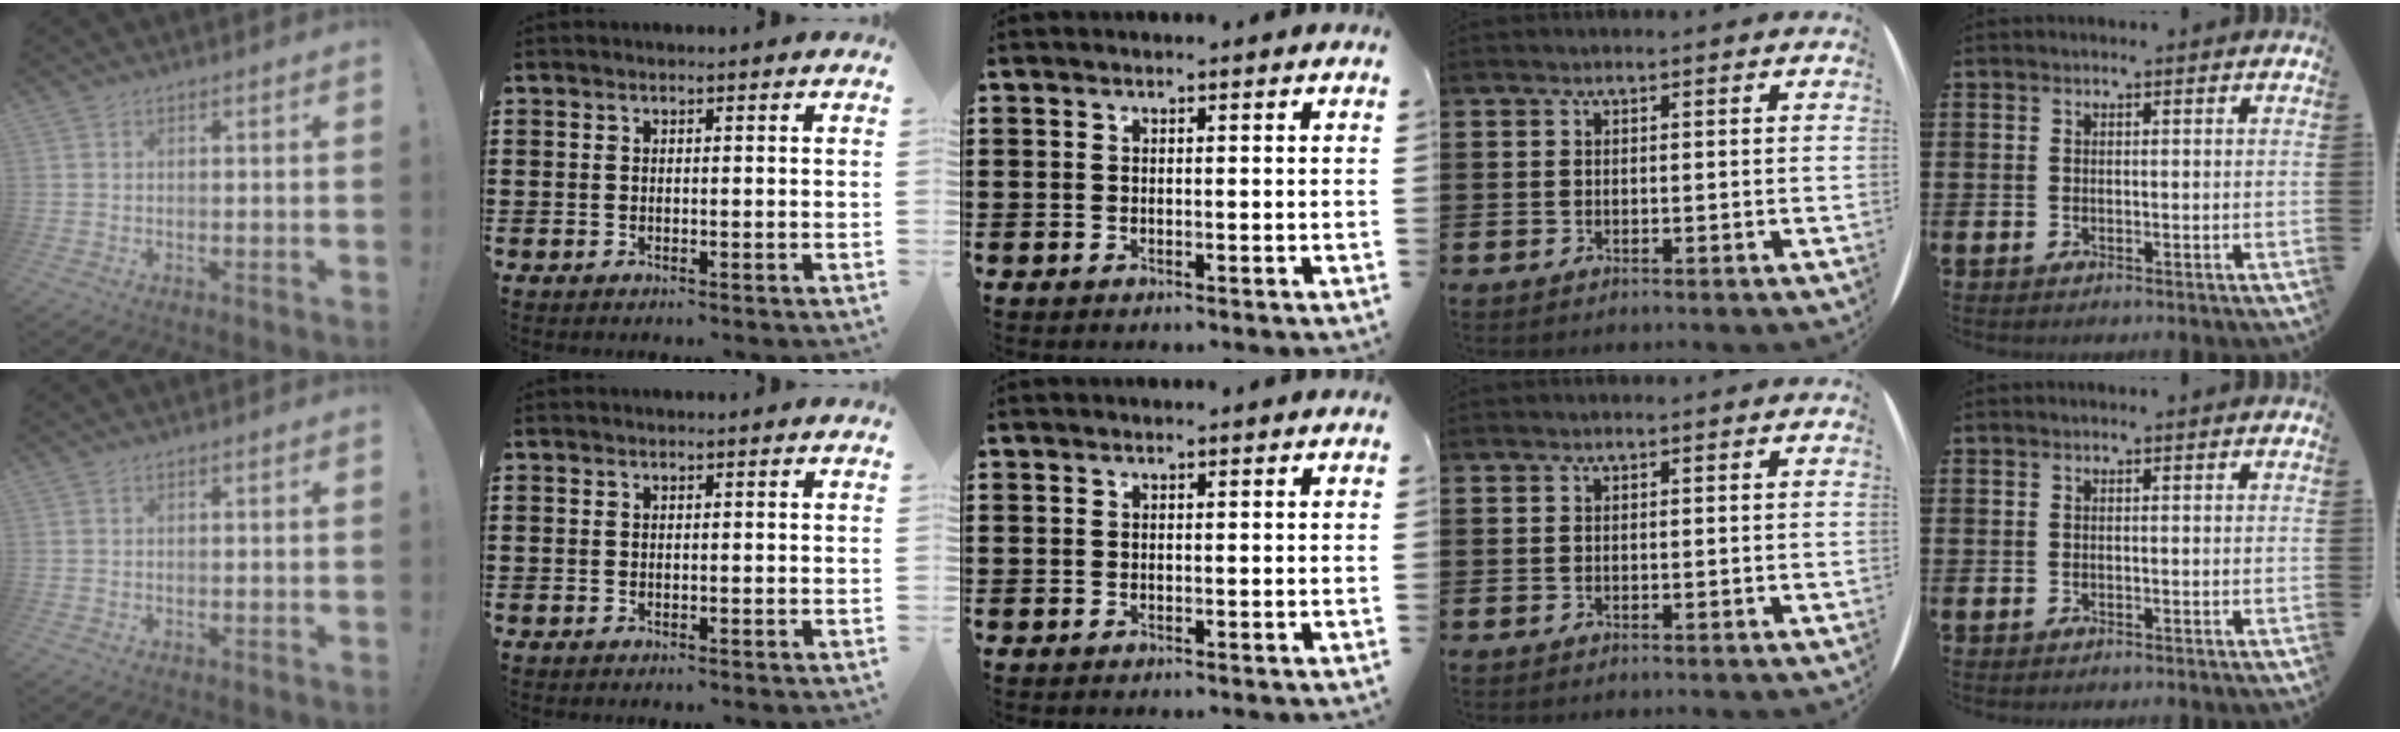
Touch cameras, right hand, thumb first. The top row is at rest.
{}